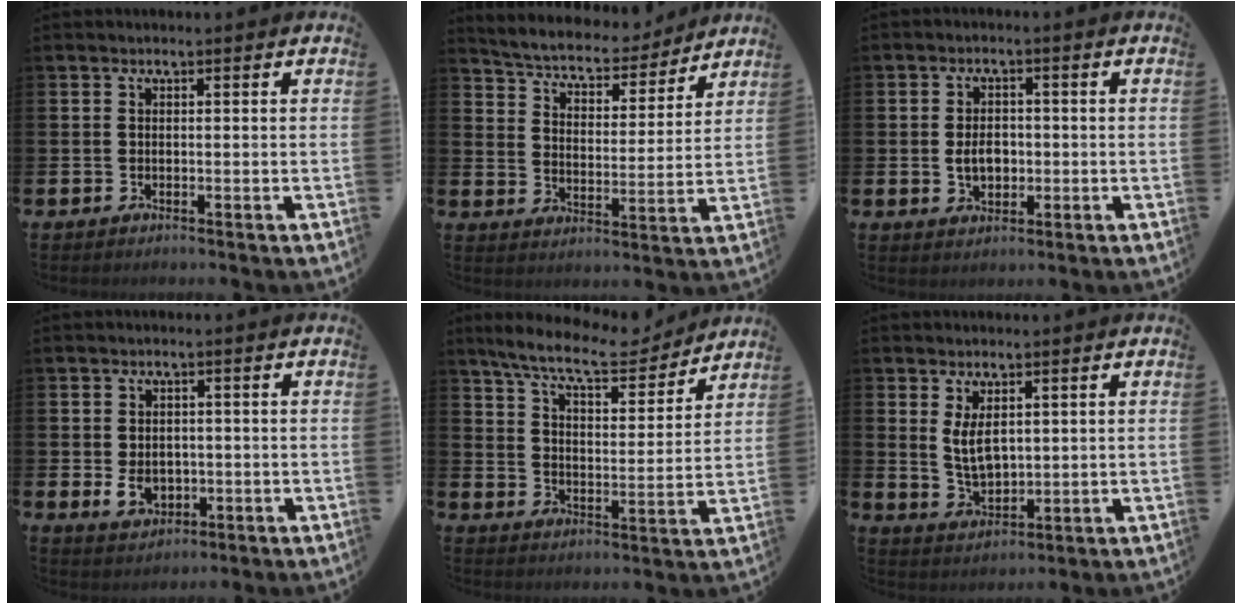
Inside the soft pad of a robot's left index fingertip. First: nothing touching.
{"total": 5.6, "force": [5.3, 1.6, 0.8], "torque": [-0.044, -0.047, 0.086]}
{"total": 3.5, "force": [-0.4, 2.5, 2.5], "torque": [-0.026, -0.003, -0.014]}
{"total": 3.5, "force": [-0.6, 2.6, 2.2], "torque": [-0.030, -0.001, -0.015]}
{"total": 9.4, "force": [8.5, 1.7, 3.7], "torque": [-0.093, -0.049, 0.147]}
{"total": 4.2, "force": [2.0, 1.9, 3.1], "torque": [-0.039, -0.012, 0.032]}